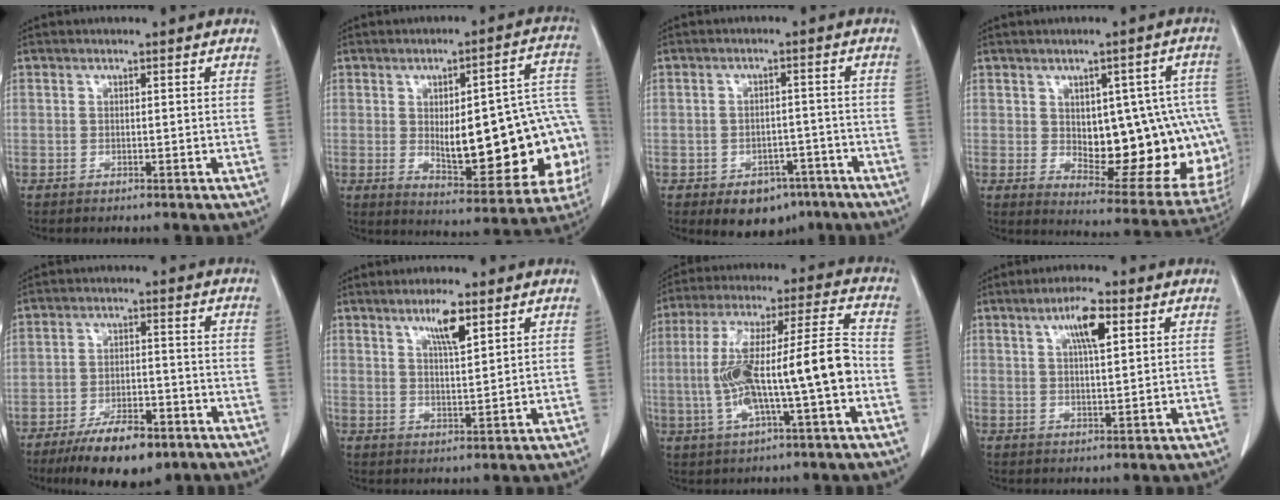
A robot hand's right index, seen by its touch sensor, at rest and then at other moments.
{"total": 22.7, "force": [-2.6, 7.1, 21.4], "torque": [-0.202, 0.034, -0.005]}
{"total": 7.3, "force": [-4.6, 4.7, 3.1], "torque": [-0.034, 0.009, -0.058]}
{"total": 19.4, "force": [-0.9, 8.8, 17.2], "torque": [-0.158, 0.024, 0.021]}
{"total": 10.8, "force": [-7.5, 3.7, 6.9], "torque": [-0.113, -0.008, -0.123]}
{"total": 4.9, "force": [2.9, 0.5, 3.9], "torque": [-0.070, -0.004, 0.050]}
{"total": 15.5, "force": [-2.7, 1.5, 15.2], "torque": [-0.283, 0.028, -0.043]}
{"total": 5.7, "force": [2.4, 0.9, 5.0], "torque": [-0.091, 0.004, 0.040]}